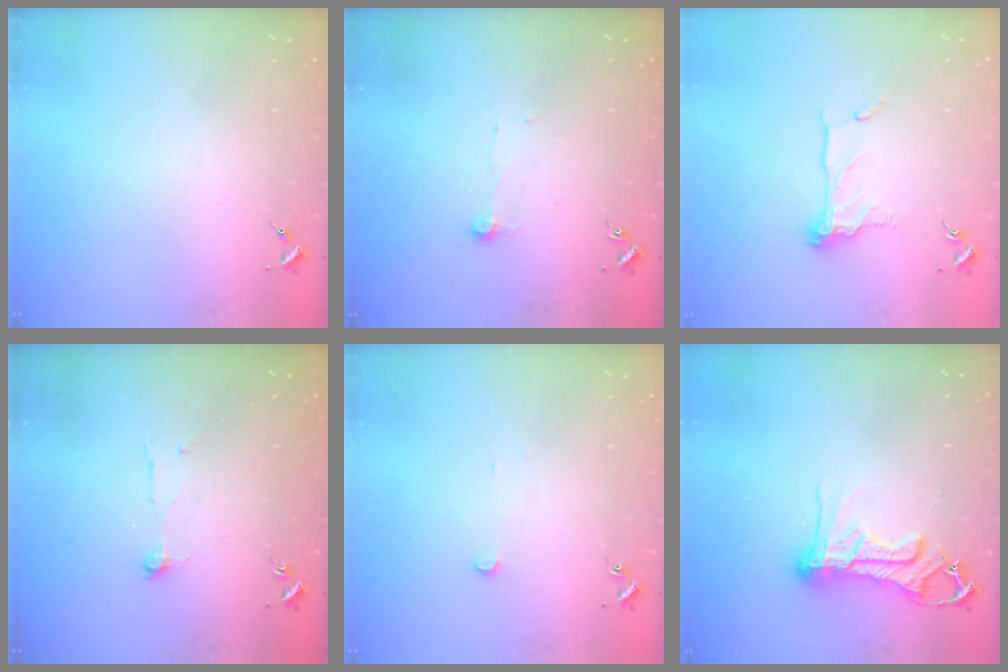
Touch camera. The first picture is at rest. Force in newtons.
{"total": 4.1, "press": 4.1, "slide": 0.4}
{"total": 10.2, "press": 10.2, "slide": 0.7}
{"total": 4.1, "press": 4.1, "slide": 0.3}
{"total": 2.5, "press": 2.5, "slide": 0.1}
{"total": 14.0, "press": 13.9, "slide": 1.3}